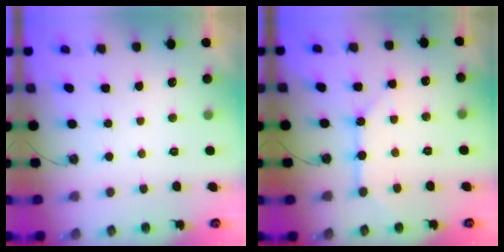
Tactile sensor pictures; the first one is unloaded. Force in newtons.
{"total": 7.7, "press": 7.7, "slide": 0.8}